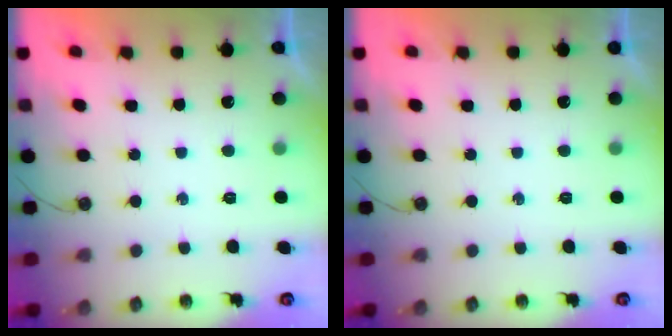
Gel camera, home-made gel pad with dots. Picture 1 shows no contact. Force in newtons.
{"total": 0.0}